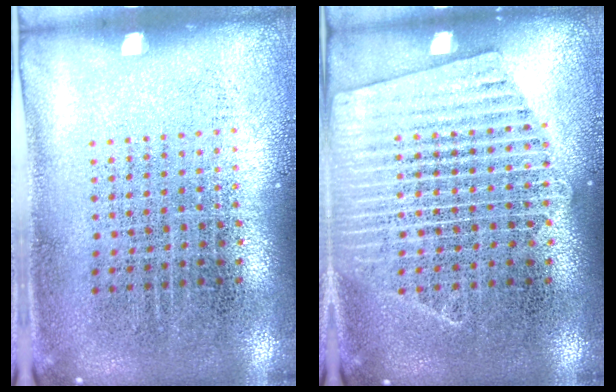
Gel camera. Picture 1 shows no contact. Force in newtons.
{"total": 2.9, "press": 2.9, "slide": 0.3}